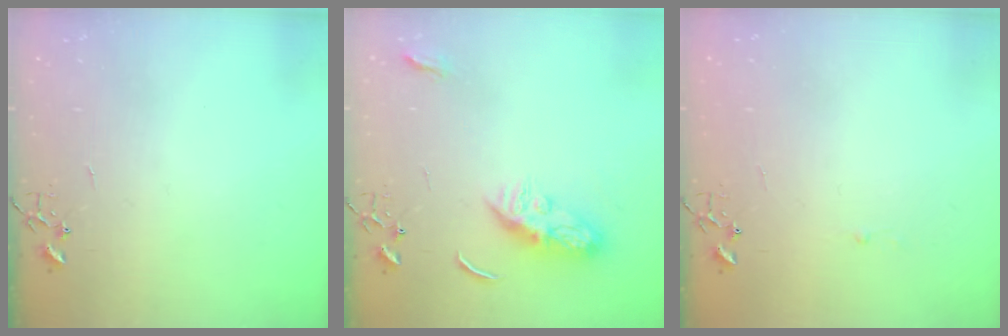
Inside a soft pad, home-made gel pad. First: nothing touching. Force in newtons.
{"total": 8.7, "press": 8.7, "slide": 0.4}
{"total": 1.8, "press": 1.8, "slide": 0.2}